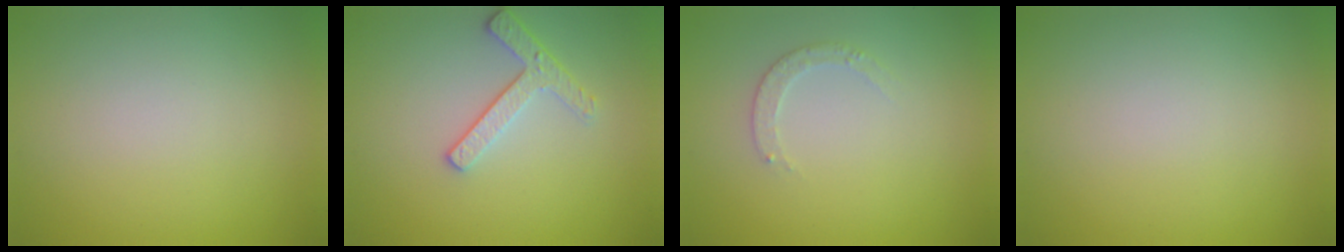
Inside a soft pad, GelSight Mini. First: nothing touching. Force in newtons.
{"total": 2.4, "press": 2.3, "slide": 0.9}
{"total": 1.5, "press": 1.5, "slide": 0.2}
{"total": 0.0}